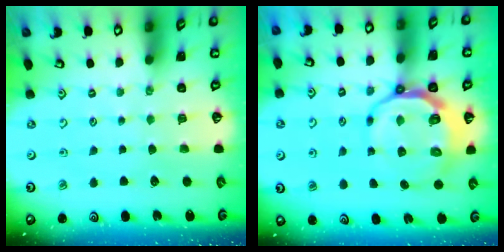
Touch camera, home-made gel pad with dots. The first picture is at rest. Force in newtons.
{"total": 10.1, "press": 9.4, "slide": 3.6}